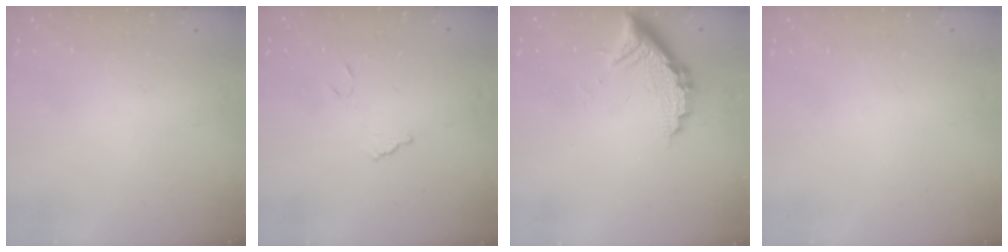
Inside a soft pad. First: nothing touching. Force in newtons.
{"total": 5.4, "press": 5.4, "slide": 0.4}
{"total": 11.5, "press": 11.4, "slide": 0.8}
{"total": 0.0}